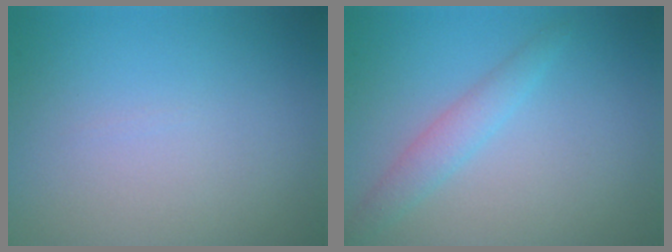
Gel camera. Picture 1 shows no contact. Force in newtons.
{"total": 1.9, "press": 1.9, "slide": 0.1}